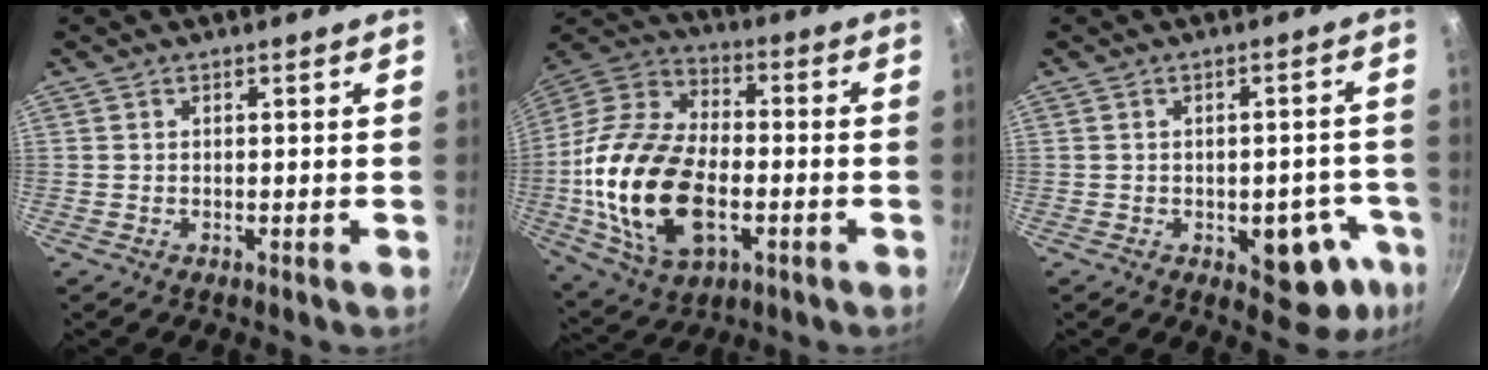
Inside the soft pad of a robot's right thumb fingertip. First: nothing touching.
{"total": 23.7, "force": [-4.3, 14.2, 18.5], "torque": [-0.353, 0.026, -0.081]}
{"total": 11.0, "force": [-4.1, 6.0, 8.2], "torque": [-0.039, 0.021, -0.047]}